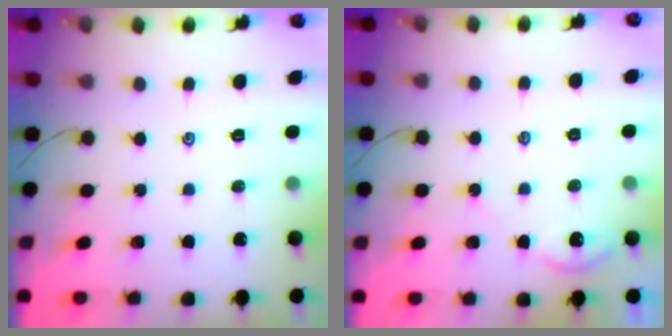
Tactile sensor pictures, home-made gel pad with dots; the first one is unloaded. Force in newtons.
{"total": 3.5, "press": 3.4, "slide": 0.5}